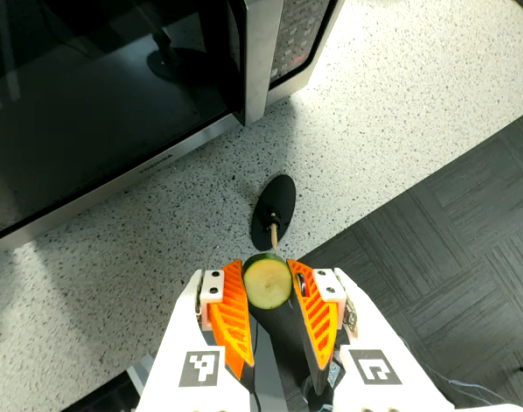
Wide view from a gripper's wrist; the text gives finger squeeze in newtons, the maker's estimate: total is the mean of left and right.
{"total": 8.5, "left": 8.2, "right": 8.8}